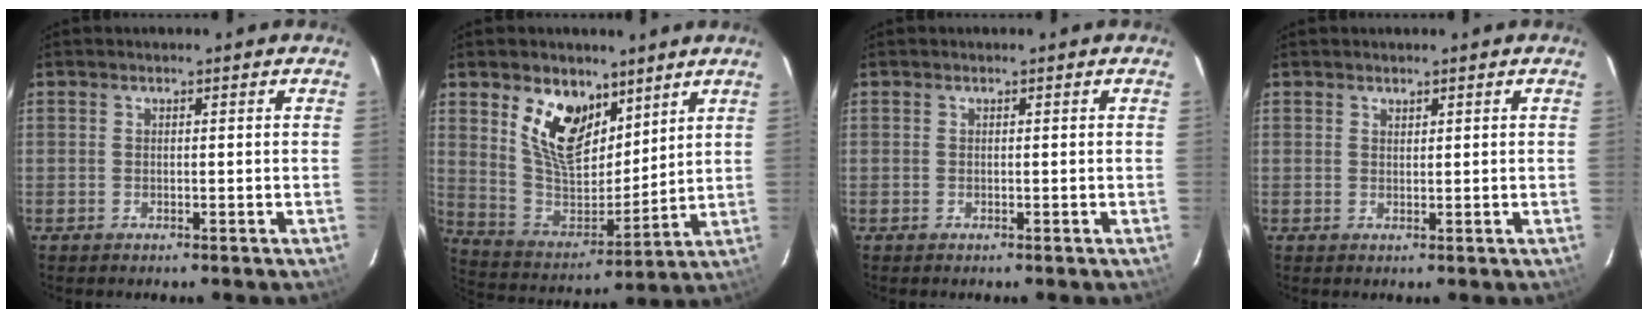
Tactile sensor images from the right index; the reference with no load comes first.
{"total": 14.5, "force": [8.3, 8.2, 8.6], "torque": [-0.167, -0.005, 0.163]}
{"total": 0.0}
{"total": 0.8, "force": [0.7, 0.4, 0.1], "torque": [-0.002, 0.001, 0.014]}